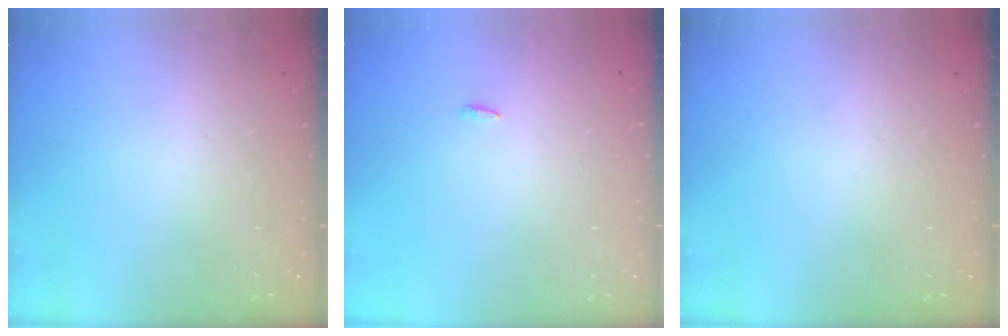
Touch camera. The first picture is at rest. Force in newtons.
{"total": 2.1, "press": 1.9, "slide": 0.7}
{"total": 0.0}